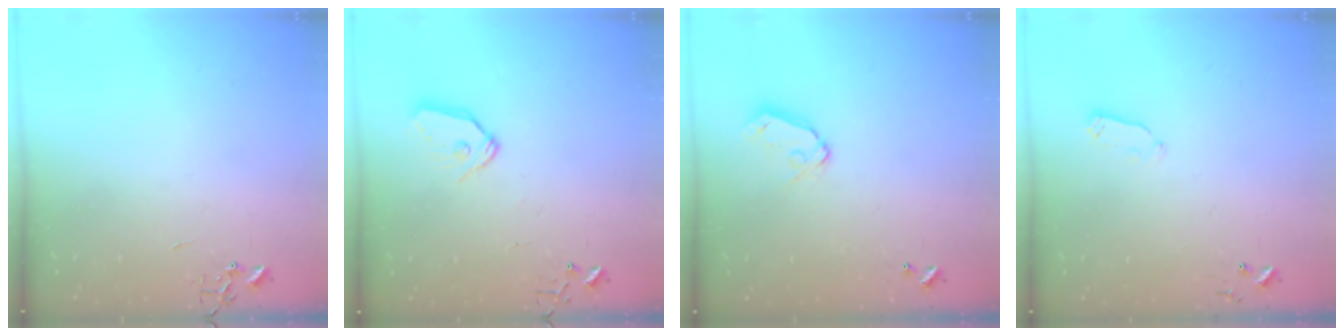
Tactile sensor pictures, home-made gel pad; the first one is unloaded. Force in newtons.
{"total": 8.9, "press": 8.8, "slide": 0.6}
{"total": 7.1, "press": 7.1, "slide": 0.8}
{"total": 2.9, "press": 2.9, "slide": 0.4}